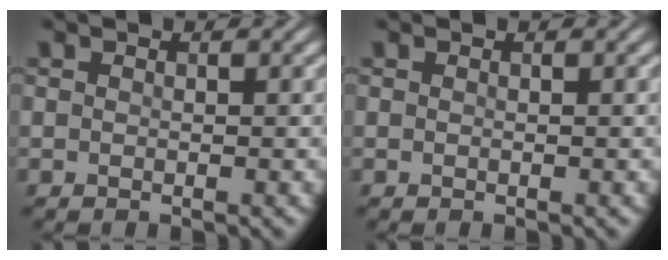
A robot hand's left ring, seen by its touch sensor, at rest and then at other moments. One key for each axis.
{"total": 0.0}